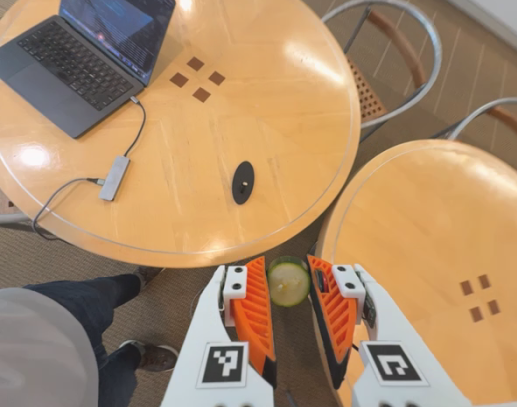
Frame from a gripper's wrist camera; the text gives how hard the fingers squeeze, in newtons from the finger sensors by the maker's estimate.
{"total": 7.8, "left": 8.0, "right": 7.6}